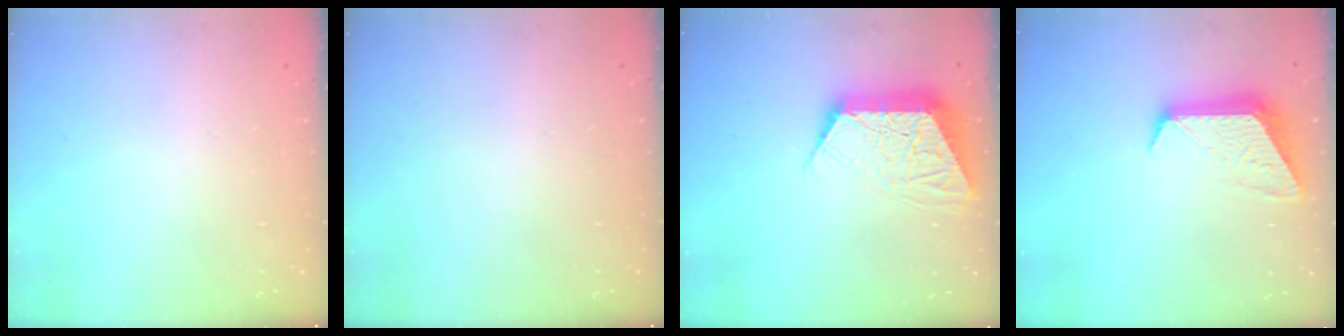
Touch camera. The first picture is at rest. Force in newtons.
{"total": 0.0}
{"total": 13.6, "press": 13.5, "slide": 1.2}
{"total": 10.8, "press": 10.7, "slide": 0.9}